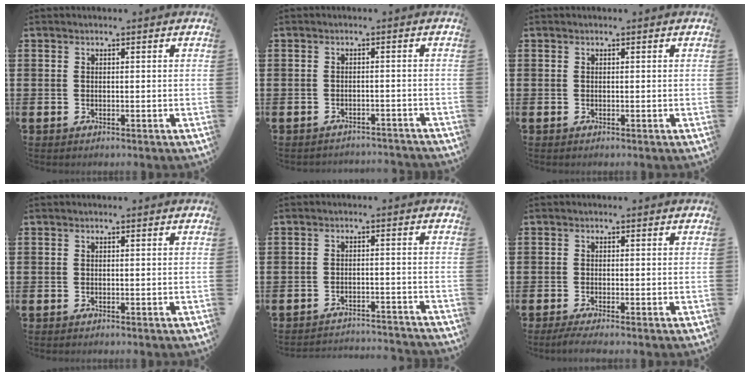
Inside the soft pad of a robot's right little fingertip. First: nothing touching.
{"total": 1.4, "force": [-1.4, 0.0, -0.1], "torque": [-0.003, 0.004, -0.031]}
{"total": 0.0}
{"total": 0.0}
{"total": 2.5, "force": [-2.5, -0.1, 0.0], "torque": [-0.004, 0.004, -0.054]}
{"total": 1.1, "force": [-0.6, 0.1, 0.9], "torque": [-0.015, -0.002, -0.012]}